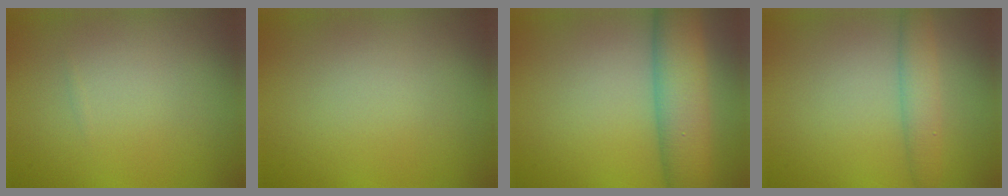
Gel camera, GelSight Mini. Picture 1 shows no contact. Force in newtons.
{"total": 0.0}
{"total": 7.6, "press": 7.6, "slide": 0.1}
{"total": 2.9, "press": 2.9, "slide": 0.1}